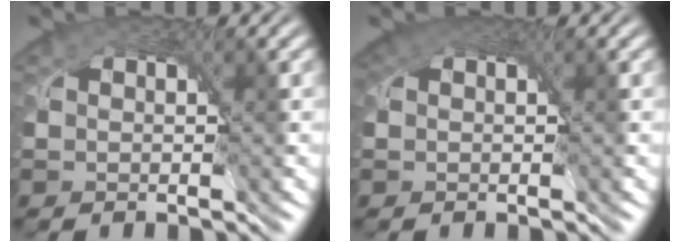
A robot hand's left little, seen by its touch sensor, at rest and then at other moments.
{"total": 2.4, "force": [1.2, 1.6, 1.3], "torque": [-0.029, 0.005, 0.012]}